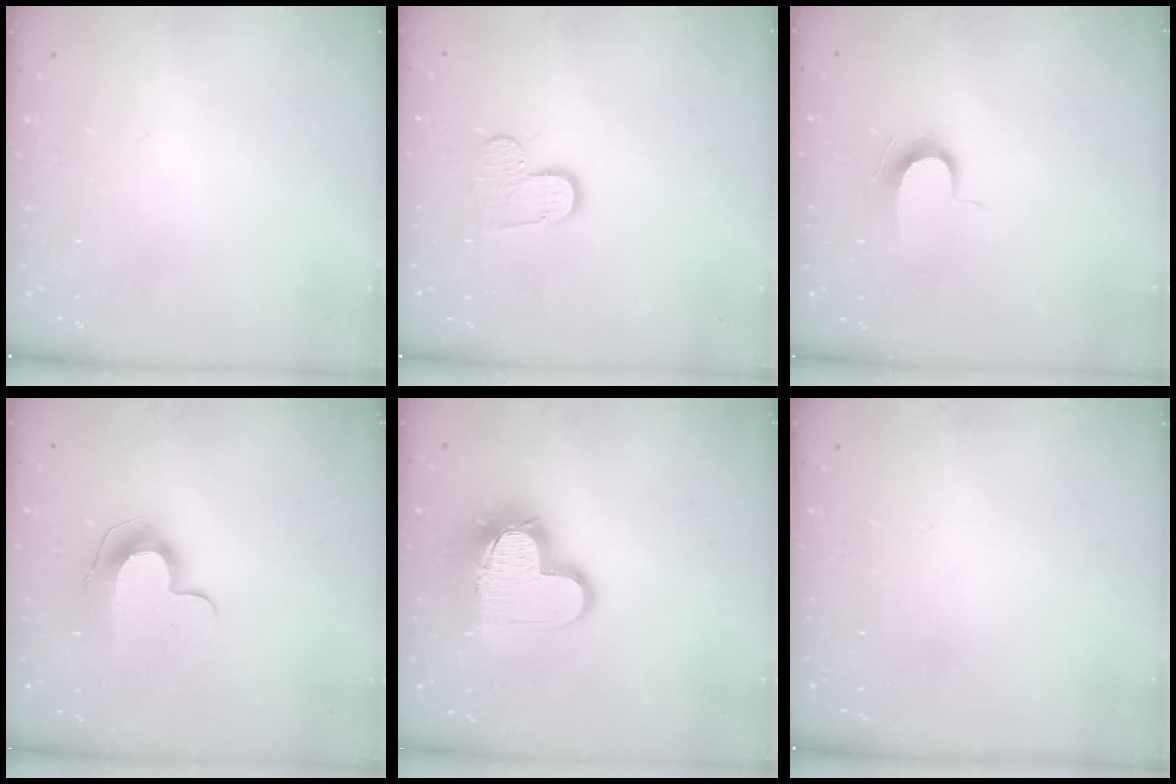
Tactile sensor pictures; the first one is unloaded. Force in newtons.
{"total": 8.3, "press": 8.3, "slide": 0.5}
{"total": 7.2, "press": 7.1, "slide": 0.7}
{"total": 9.8, "press": 9.8, "slide": 0.1}
{"total": 14.7, "press": 14.6, "slide": 1.2}
{"total": 0.0}